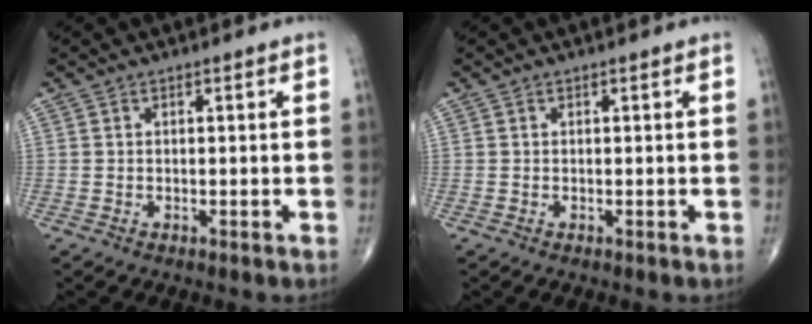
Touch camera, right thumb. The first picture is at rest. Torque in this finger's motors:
{"motor_torque": [0.00, 0.00, 0.00, 0.00, 0.00]}